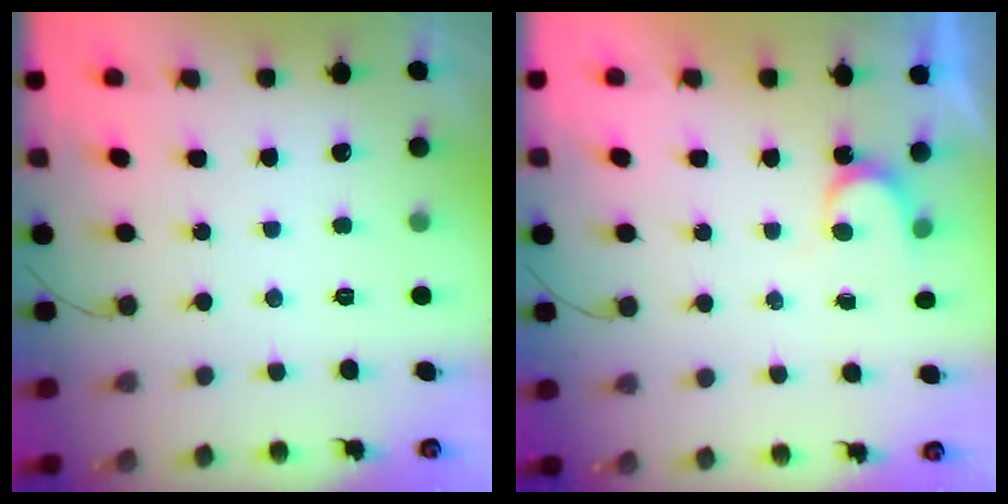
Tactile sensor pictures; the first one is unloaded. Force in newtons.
{"total": 2.8, "press": 2.8, "slide": 0.2}